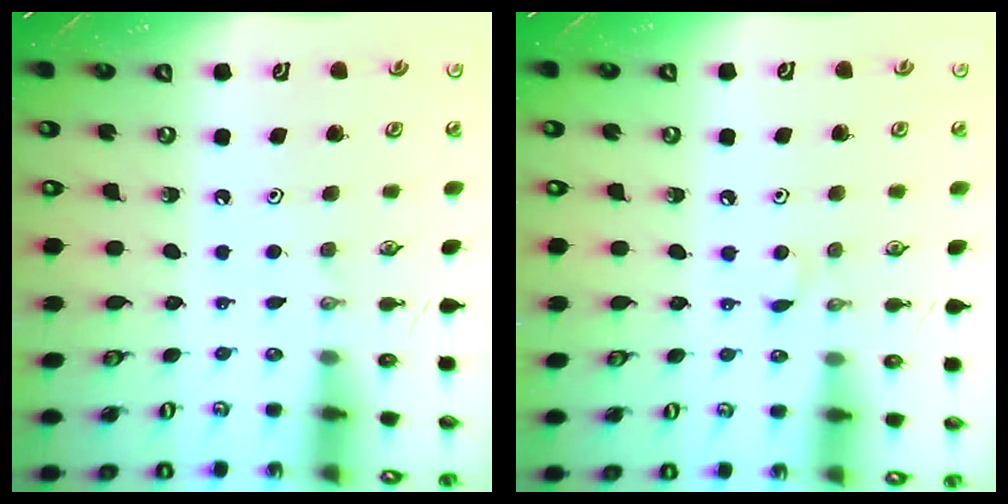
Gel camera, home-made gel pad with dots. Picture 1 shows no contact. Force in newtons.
{"total": 3.3, "press": 3.3, "slide": 0.5}